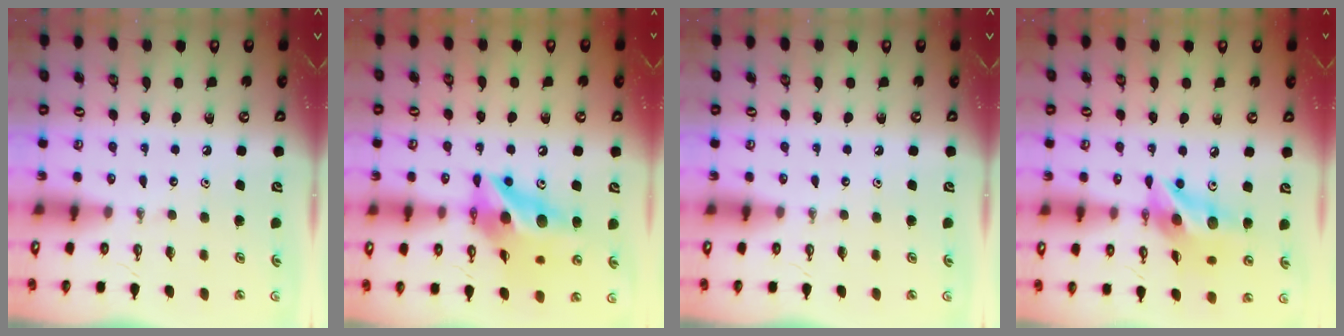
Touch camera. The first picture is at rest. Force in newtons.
{"total": 14.8, "press": 14.7, "slide": 1.3}
{"total": 0.0}
{"total": 13.8, "press": 13.7, "slide": 1.2}